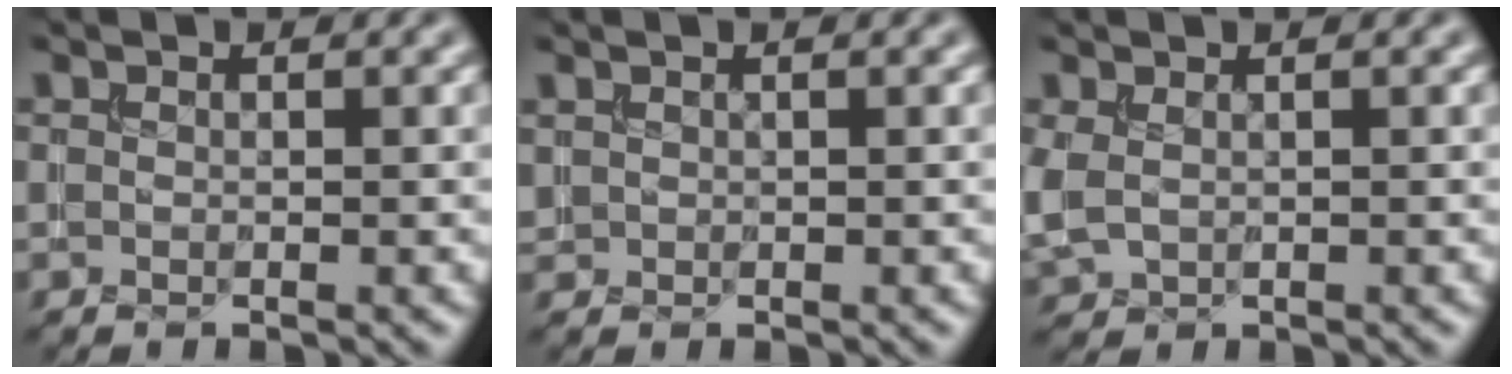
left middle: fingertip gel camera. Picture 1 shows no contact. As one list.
[{"total": 0.5, "force": [0.4, 0.2, 0.1], "torque": [-0.003, 0.002, 0.013]}, {"total": 2.3, "force": [0.2, 1.6, 1.7], "torque": [-0.053, -0.003, 0.008]}]